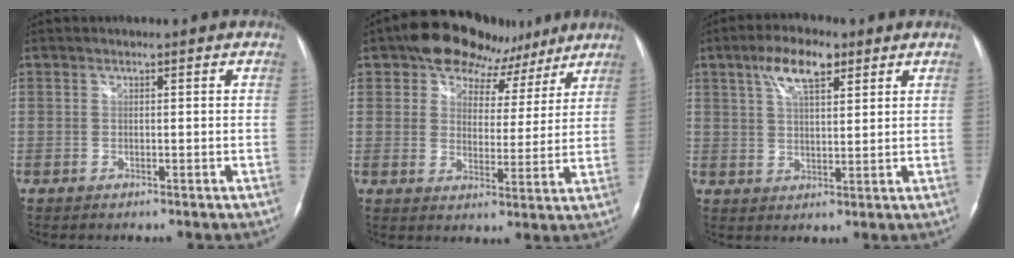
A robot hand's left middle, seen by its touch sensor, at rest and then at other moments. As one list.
[{"total": 11.2, "force": [7.6, 7.0, 4.2], "torque": [-0.042, 0.024, 0.105]}, {"total": 7.6, "force": [4.2, 2.6, 5.7], "torque": [-0.112, 0.016, 0.076]}]